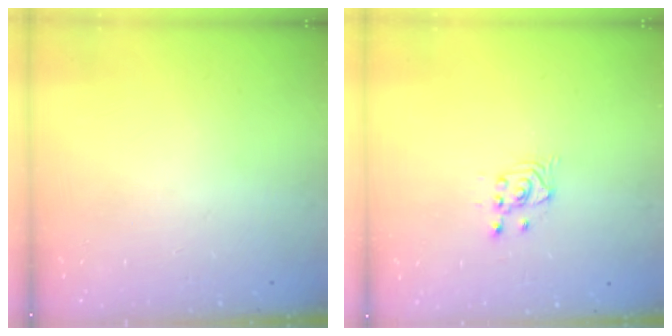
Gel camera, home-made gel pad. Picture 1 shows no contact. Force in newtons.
{"total": 2.6, "press": 2.6, "slide": 0.1}